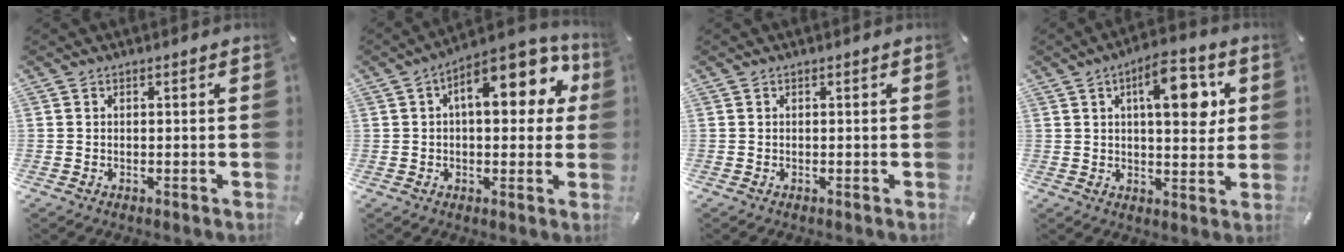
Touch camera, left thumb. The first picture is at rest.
{"total": 15.1, "force": [4.9, 7.2, 12.3], "torque": [-0.161, -0.019, 0.078]}
{"total": 0.0}
{"total": 12.4, "force": [4.8, 5.1, 10.2], "torque": [-0.138, -0.016, 0.072]}